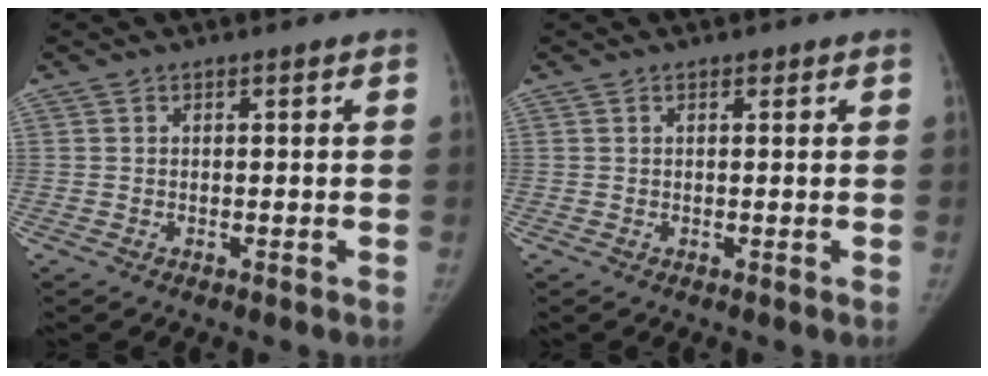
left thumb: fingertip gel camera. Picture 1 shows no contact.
{"total": 0.6, "force": [0.4, 0.4, 0.3], "torque": [0.000, -0.003, 0.002]}